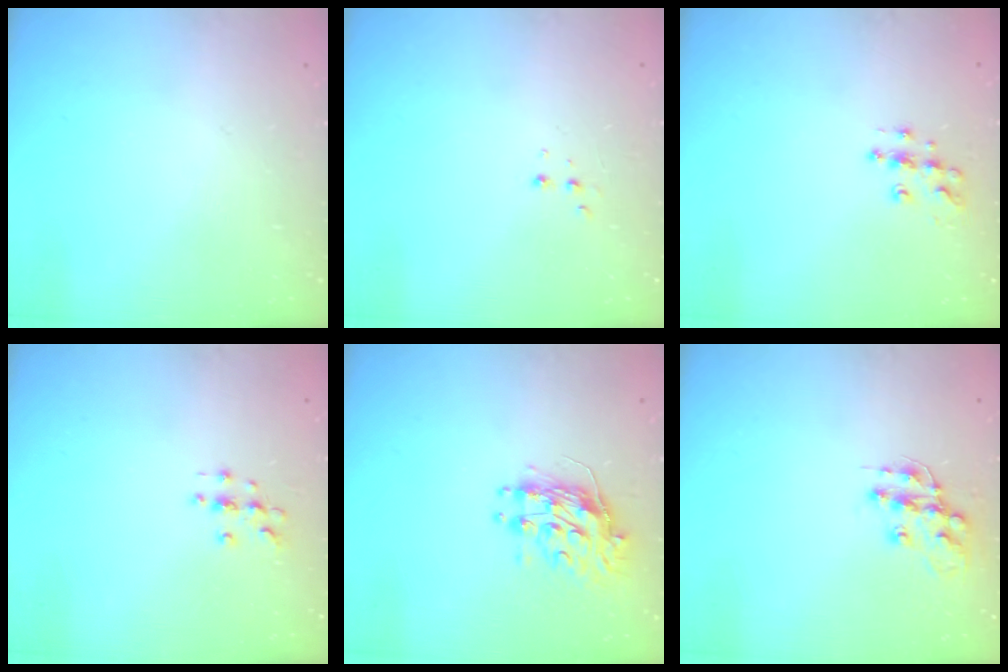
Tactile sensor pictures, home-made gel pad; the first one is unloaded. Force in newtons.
{"total": 2.5, "press": 2.4, "slide": 0.8}
{"total": 8.7, "press": 8.7, "slide": 0.5}
{"total": 2.9, "press": 2.9, "slide": 0.3}
{"total": 9.6, "press": 9.6, "slide": 0.3}
{"total": 12.7, "press": 12.6, "slide": 0.9}